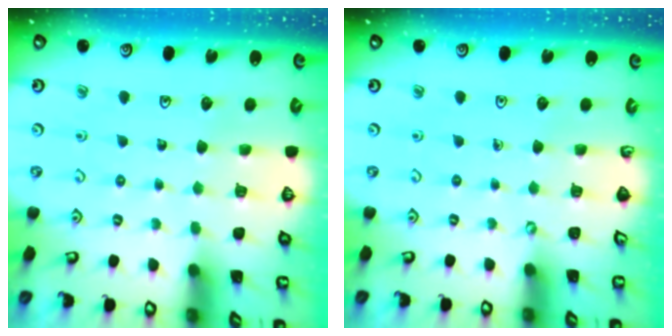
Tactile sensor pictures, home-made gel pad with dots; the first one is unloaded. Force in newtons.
{"total": 0.0}